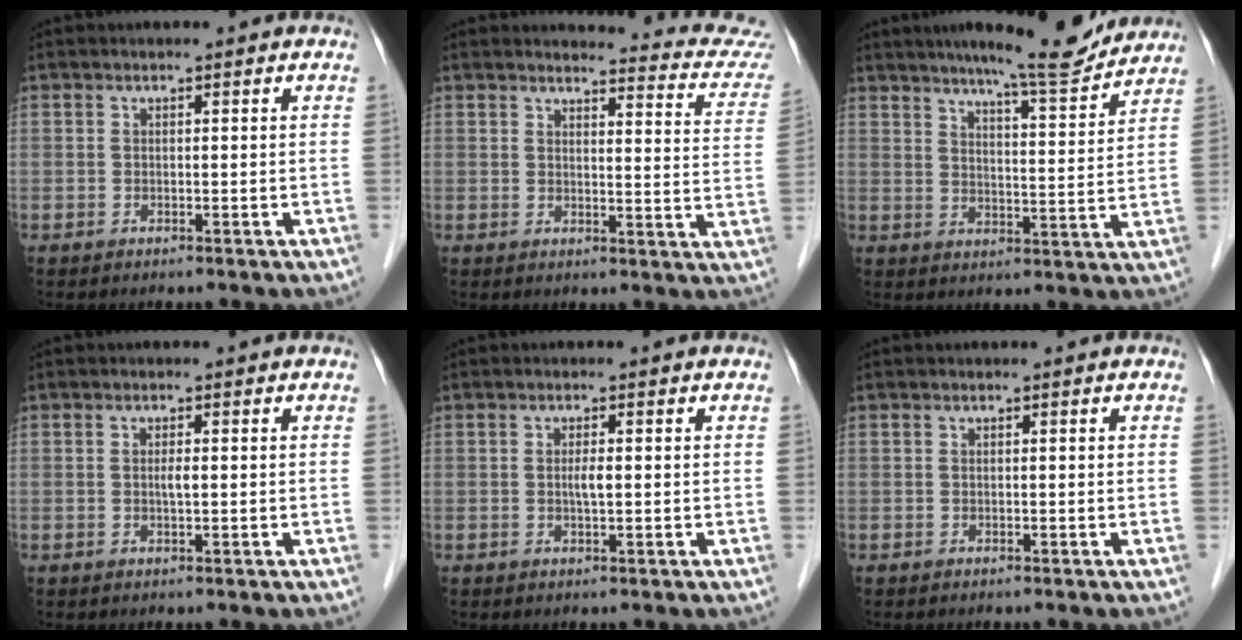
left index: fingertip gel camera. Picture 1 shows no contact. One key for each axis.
{"total": 13.0, "fx": 12.8, "fy": 0.7, "fz": 1.5, "tx": 0.010, "ty": -0.083, "tz": 0.111}
{"total": 10.9, "fx": 9.9, "fy": 0.6, "fz": 4.7, "tx": -0.069, "ty": -0.006, "tz": 0.135}
{"total": 1.1, "fx": 0.0, "fy": 0.1, "fz": 1.1, "tx": -0.022, "ty": -0.001, "tz": 0.000}
{"total": 1.6, "fx": 0.0, "fy": 0.2, "fz": 1.6, "tx": -0.031, "ty": 0.000, "tz": 0.000}
{"total": 0.0}